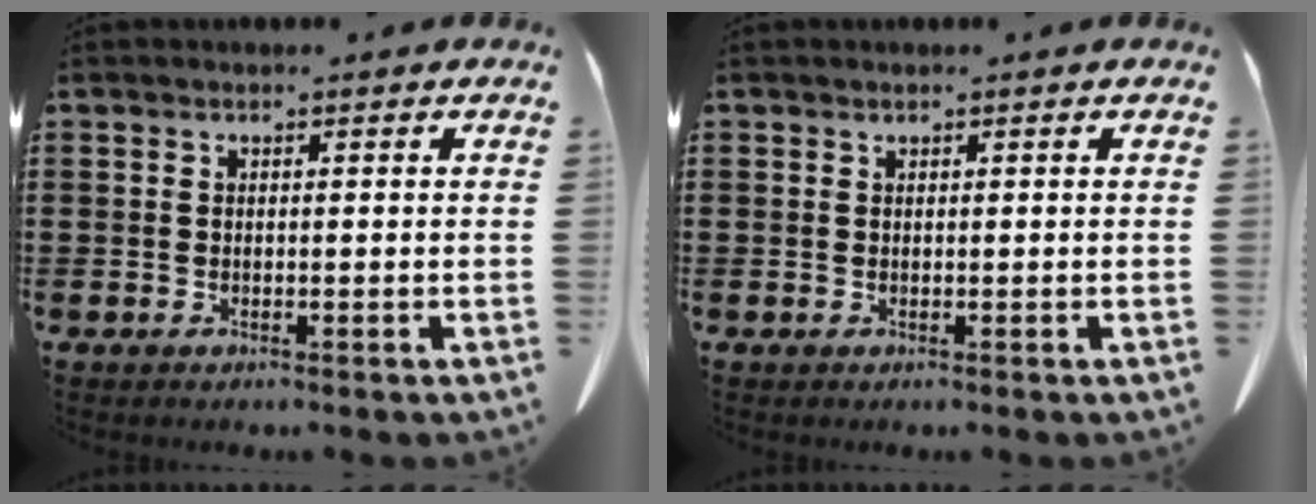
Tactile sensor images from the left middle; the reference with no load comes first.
{"total": 0.0}